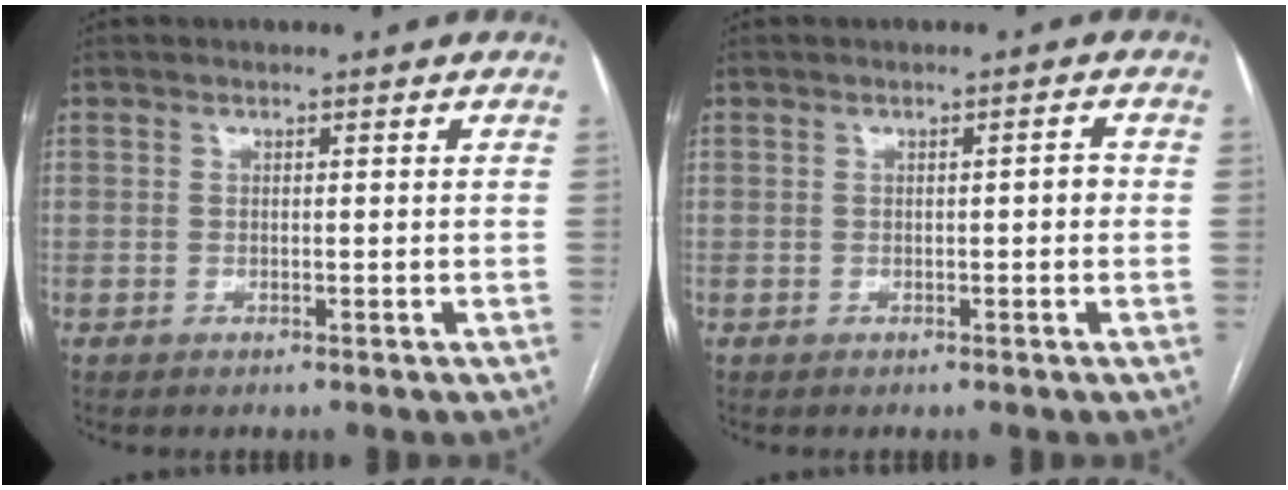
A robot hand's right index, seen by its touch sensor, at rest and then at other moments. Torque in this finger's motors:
{"motor_torque": [0.20, 0.15, 0.10, 0.02]}